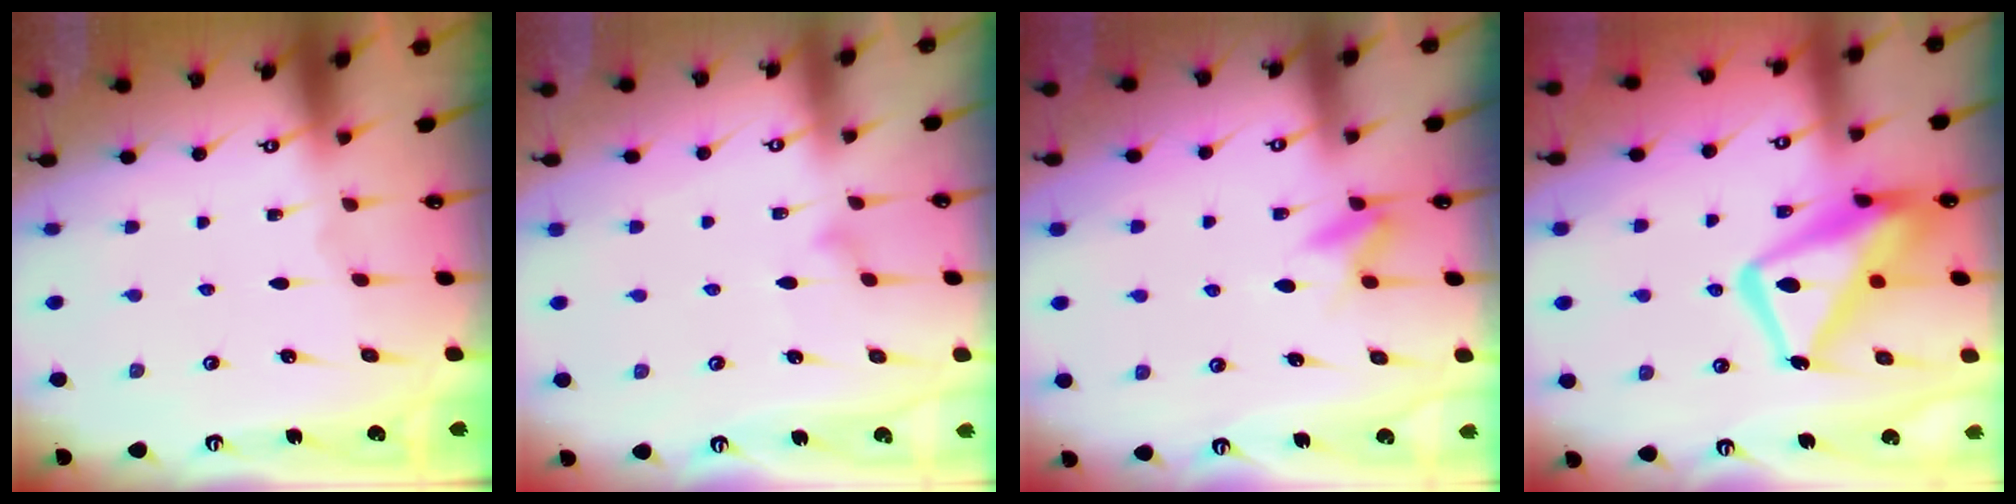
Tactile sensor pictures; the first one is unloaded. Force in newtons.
{"total": 9.0, "press": 9.0, "slide": 0.4}
{"total": 5.8, "press": 5.7, "slide": 0.7}
{"total": 15.8, "press": 15.8, "slide": 1.6}